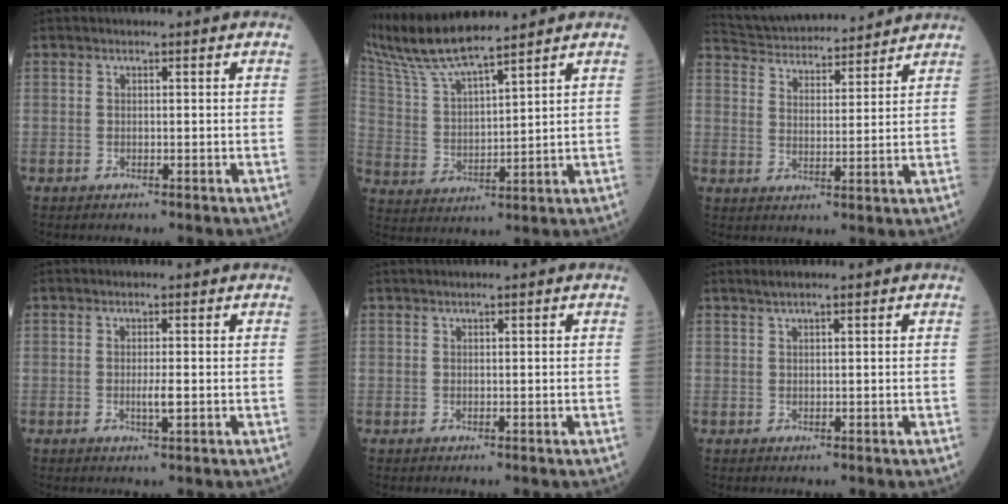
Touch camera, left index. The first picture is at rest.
{"total": 11.4, "force": [10.3, -0.1, 4.9], "torque": [-0.114, 0.016, 0.204]}
{"total": 15.8, "force": [15.0, 2.4, 4.2], "torque": [-0.077, 0.029, 0.231]}
{"total": 1.7, "force": [-0.2, 0.0, 1.6], "torque": [-0.032, -0.006, -0.004]}
{"total": 0.6, "force": [0.4, -0.1, 0.5], "torque": [-0.013, 0.009, 0.014]}
{"total": 1.5, "force": [1.2, -0.2, 0.9], "torque": [-0.018, 0.011, 0.024]}